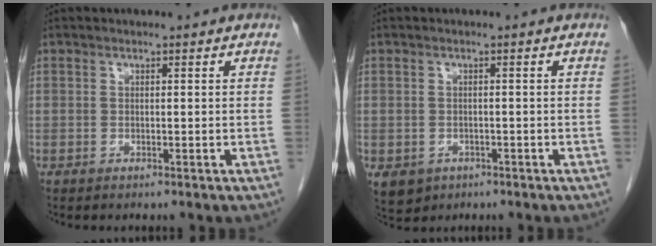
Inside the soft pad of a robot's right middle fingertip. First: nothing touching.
{"total": 5.7, "force": [-2.7, 4.7, 1.8], "torque": [-0.041, -0.003, -0.033]}